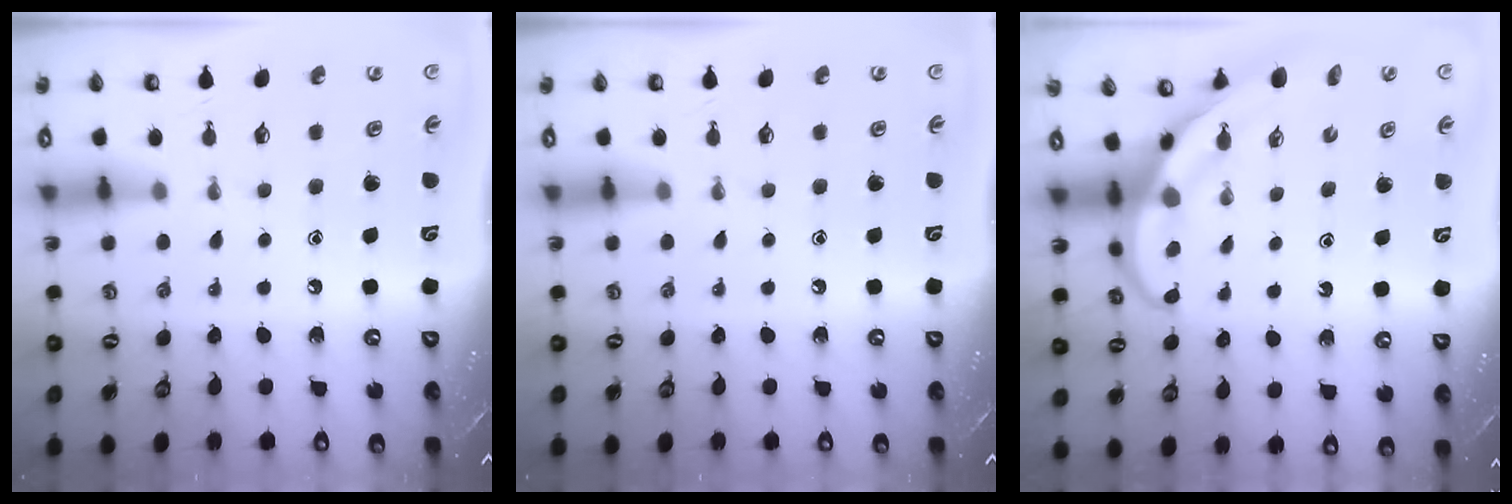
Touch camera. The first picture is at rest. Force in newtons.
{"total": 0.0}
{"total": 4.0, "press": 4.0, "slide": 0.4}